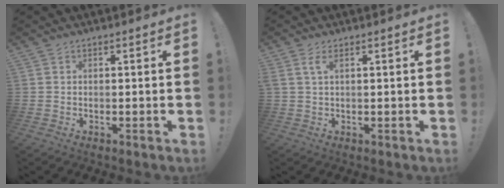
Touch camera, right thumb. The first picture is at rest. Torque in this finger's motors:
{"motor_torque": [1.33, 1.37, 1.39, 0.16, 0.27]}